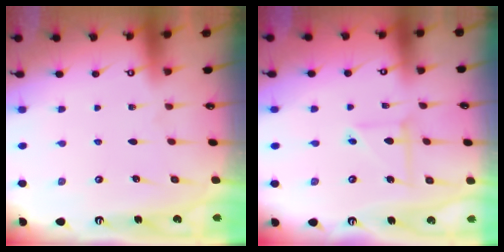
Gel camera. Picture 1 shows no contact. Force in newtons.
{"total": 5.7, "press": 5.7, "slide": 0.3}